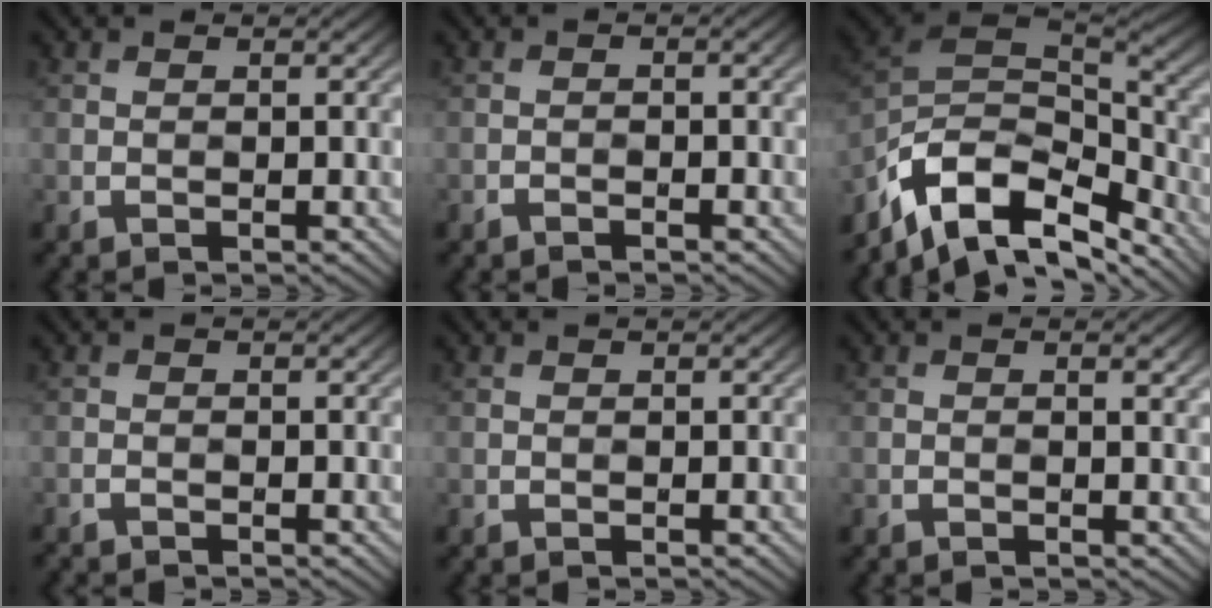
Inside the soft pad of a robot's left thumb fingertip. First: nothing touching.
{"total": 1.0, "force": [-0.7, 0.1, 0.8], "torque": [-0.007, 0.008, -0.012]}
{"total": 12.4, "force": [-5.4, 7.0, 8.6], "torque": [-0.220, -0.019, -0.085]}
{"total": 1.3, "force": [-1.2, 0.1, 0.5], "torque": [-0.010, 0.003, -0.023]}
{"total": 0.0}
{"total": 1.3, "force": [0.7, 0.3, 1.0], "torque": [0.003, 0.005, 0.006]}